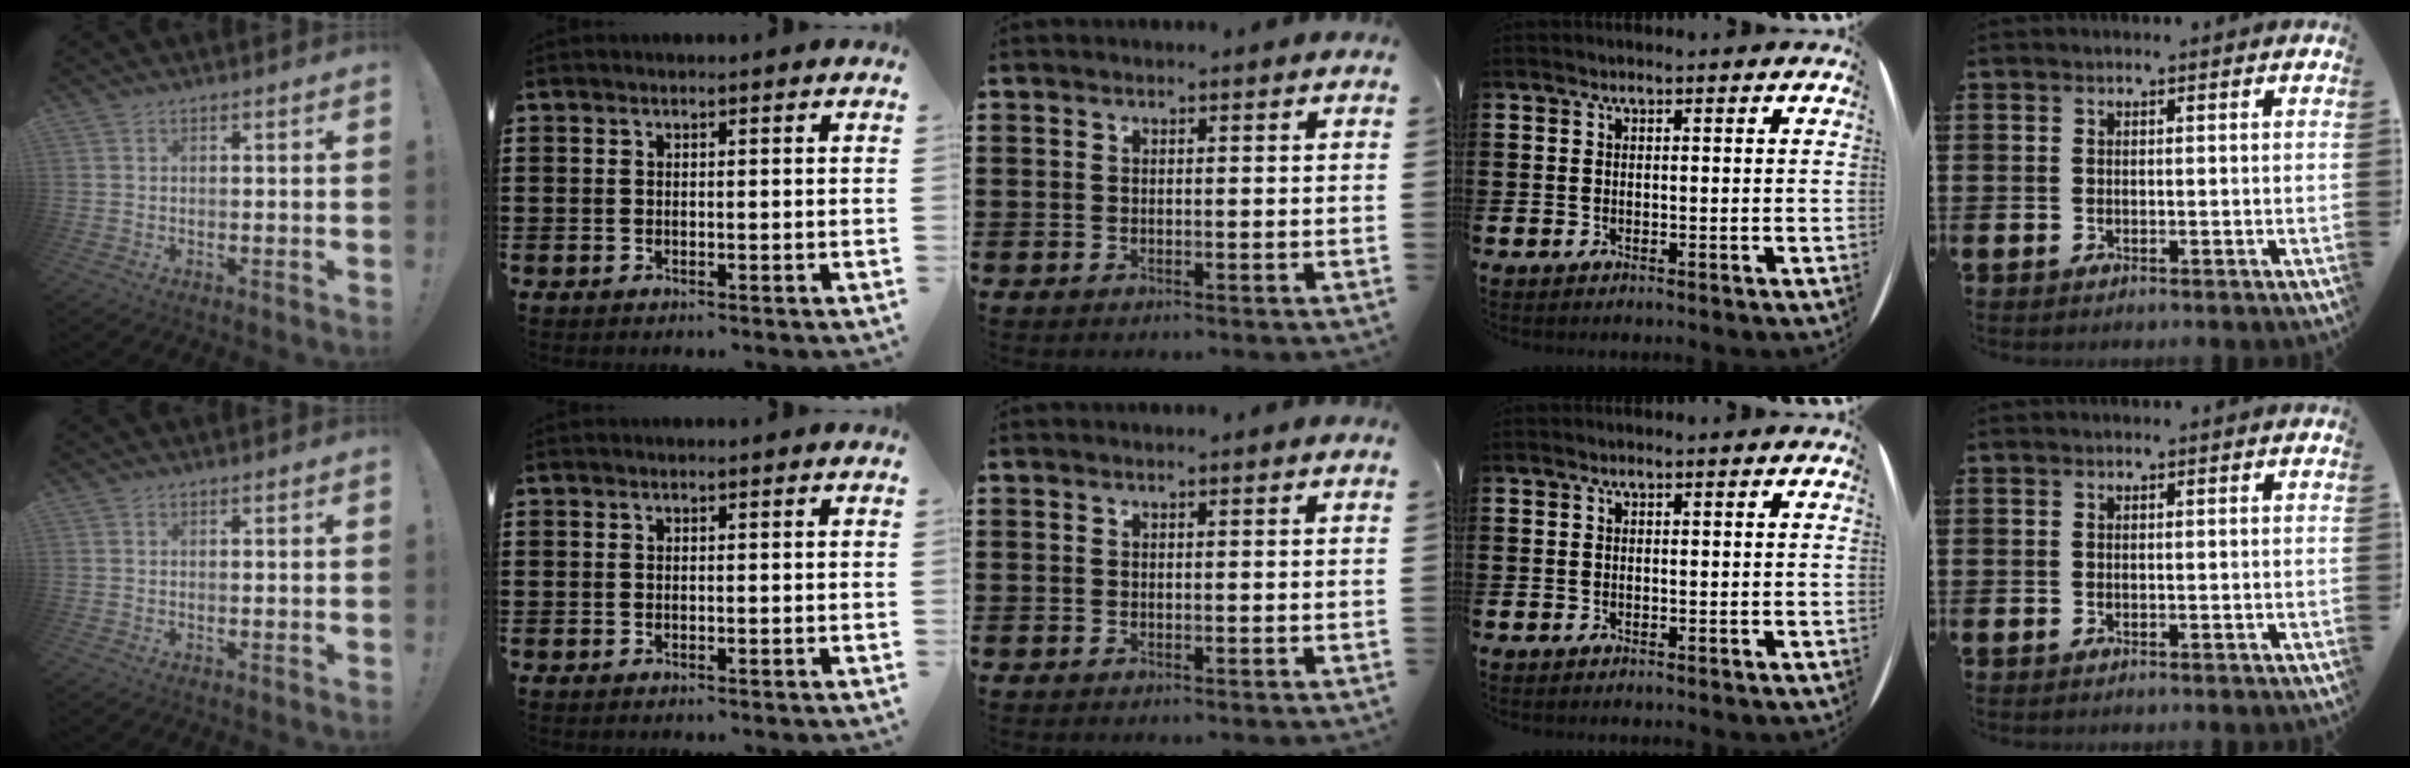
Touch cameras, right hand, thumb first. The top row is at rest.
{}